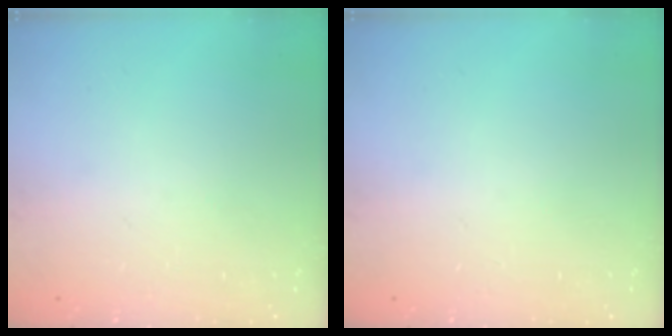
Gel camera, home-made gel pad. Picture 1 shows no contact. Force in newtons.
{"total": 0.0}